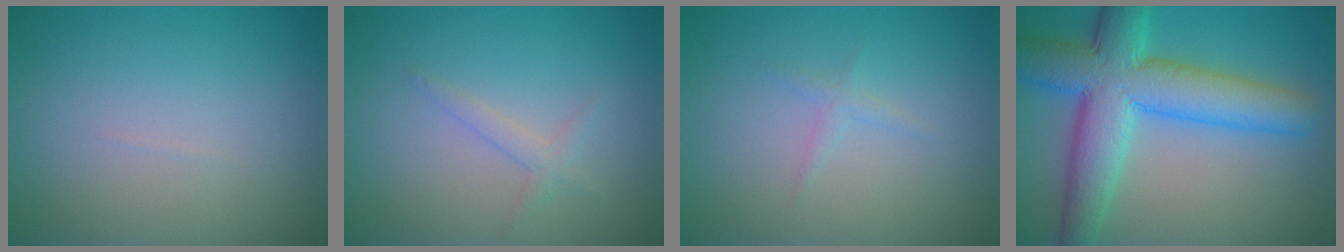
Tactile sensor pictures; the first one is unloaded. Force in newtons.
{"total": 1.3, "press": 1.3, "slide": 0.1}
{"total": 0.9, "press": 0.9, "slide": 0.1}
{"total": 9.9, "press": 9.9, "slide": 0.3}